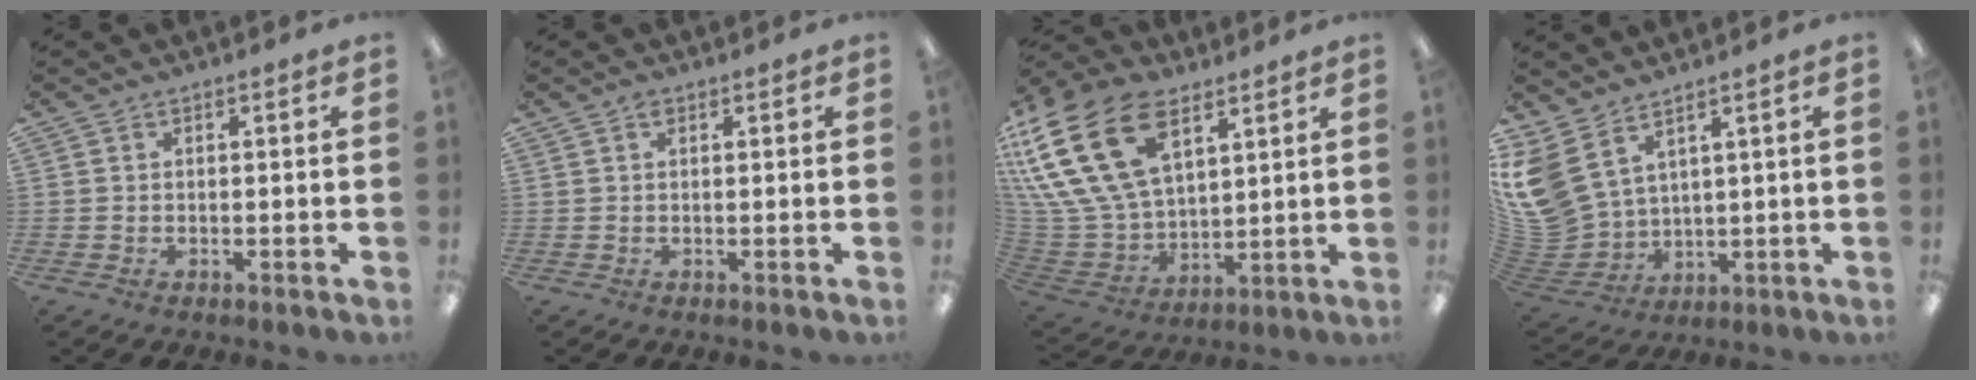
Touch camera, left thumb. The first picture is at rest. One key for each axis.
{"total": 0.9, "fx": 0.4, "fy": 0.6, "fz": 0.6, "tx": -0.014, "ty": 0.001, "tz": 0.006}
{"total": 27.0, "fx": 11.4, "fy": 17.1, "fz": 17.5, "tx": -0.389, "ty": -0.062, "tz": 0.207}
{"total": 12.4, "fx": 6.1, "fy": 8.5, "fz": 6.7, "tx": -0.176, "ty": -0.041, "tz": 0.121}